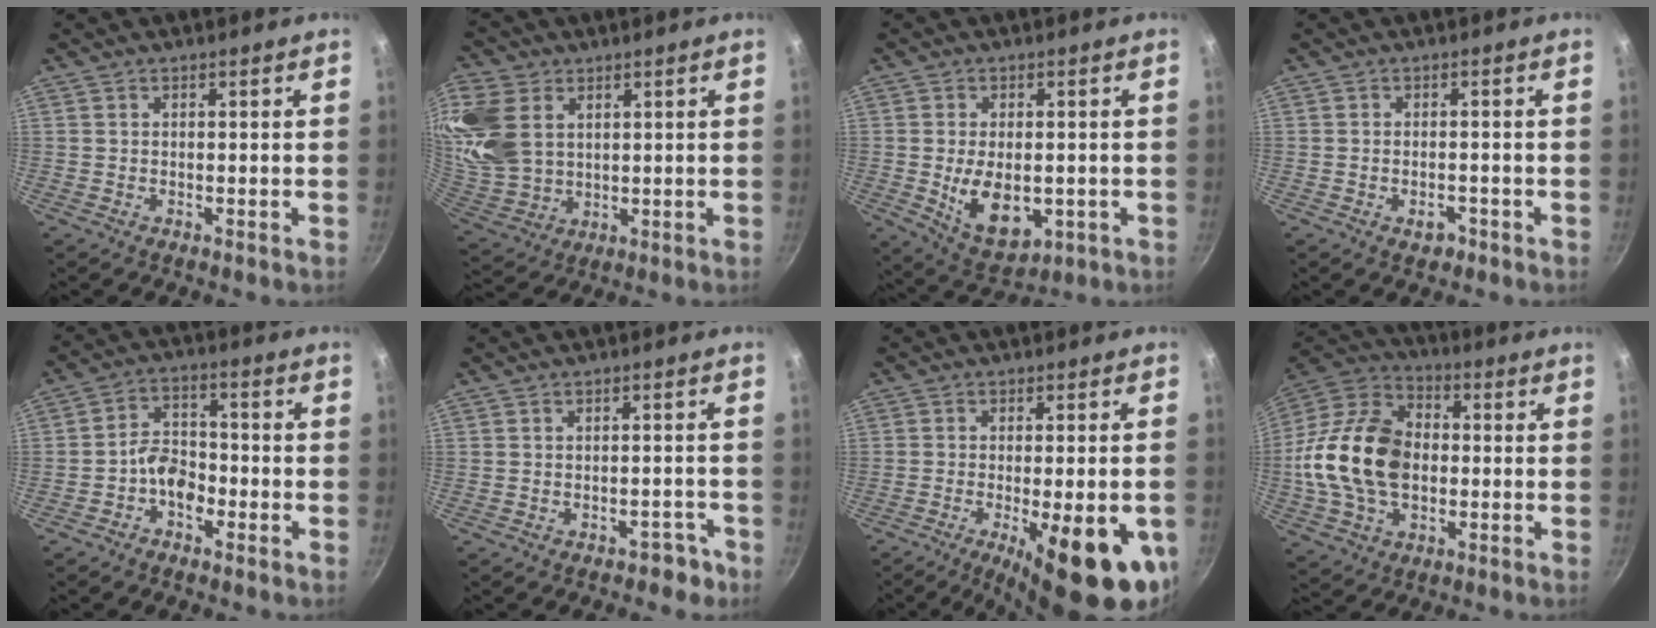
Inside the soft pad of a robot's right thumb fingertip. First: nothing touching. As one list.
[{"total": 16.0, "force": [5.2, 11.5, 9.8], "torque": [-0.207, -0.017, 0.115]}, {"total": 10.9, "force": [-1.6, 6.6, 8.5], "torque": [-0.123, -0.010, -0.006]}, {"total": 2.6, "force": [-1.4, 1.6, 1.5], "torque": [-0.016, 0.013, -0.016]}, {"total": 6.1, "force": [-2.7, 4.1, 3.7], "torque": [-0.040, 0.038, -0.054]}, {"total": 3.5, "force": [-2.4, 2.1, 1.5], "torque": [0.006, 0.039, -0.011]}, {"total": 18.5, "force": [-6.6, 5.8, 16.3], "torque": [-0.197, 0.004, -0.084]}, {"total": 20.5, "force": [-1.1, 14.2, 14.8], "torque": [-0.260, 0.033, -0.028]}]